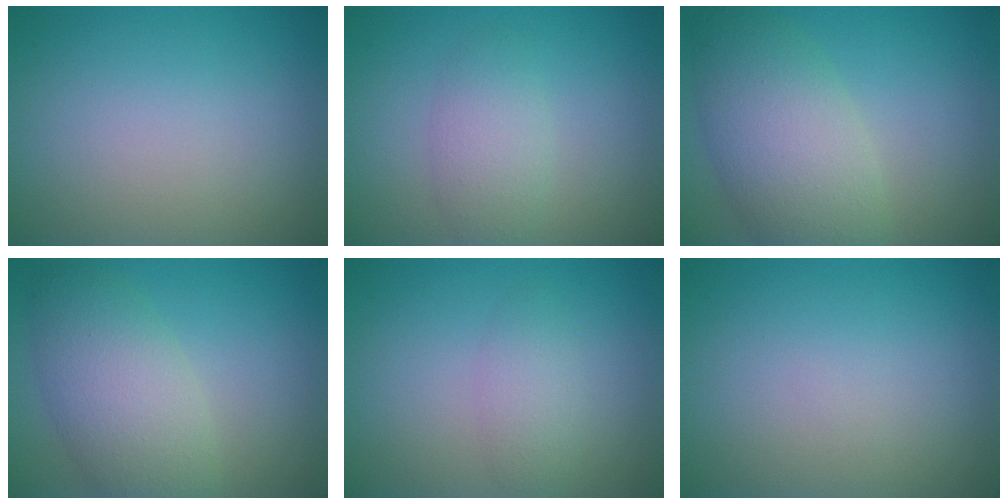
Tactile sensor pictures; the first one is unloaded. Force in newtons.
{"total": 2.7, "press": 2.7, "slide": 0.1}
{"total": 7.0, "press": 7.0, "slide": 0.6}
{"total": 6.1, "press": 6.0, "slide": 0.3}
{"total": 2.0, "press": 2.0, "slide": 0.0}
{"total": 0.0}